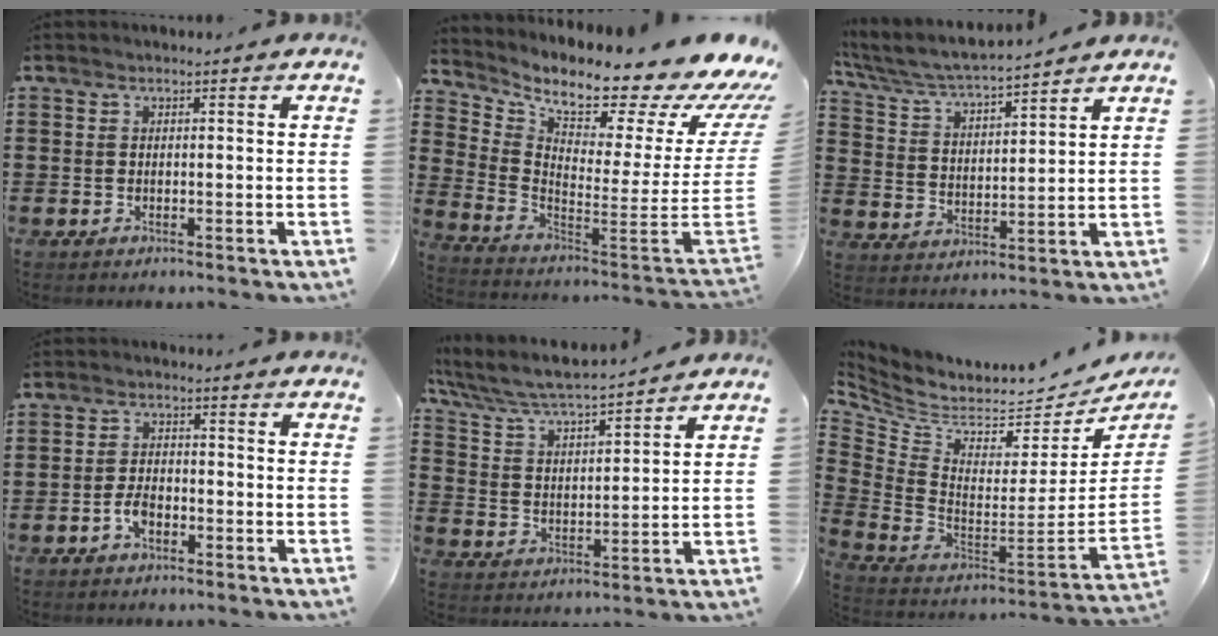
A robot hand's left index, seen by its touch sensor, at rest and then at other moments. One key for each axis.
{"total": 9.2, "fx": 7.5, "fy": 0.9, "fz": 5.2, "tx": -0.108, "ty": -0.087, "tz": 0.113}
{"total": 5.6, "fx": 5.3, "fy": 0.1, "fz": 1.9, "tx": -0.062, "ty": -0.036, "tz": 0.086}
{"total": 3.2, "fx": -1.5, "fy": 1.5, "fz": 2.3, "tx": -0.057, "ty": -0.001, "tz": -0.032}
{"total": 6.2, "fx": 5.7, "fy": 0.2, "fz": 2.3, "tx": -0.069, "ty": -0.038, "tz": 0.094}
{"total": 4.3, "fx": 3.6, "fy": 1.1, "fz": 2.0, "tx": -0.068, "ty": -0.057, "tz": 0.057}